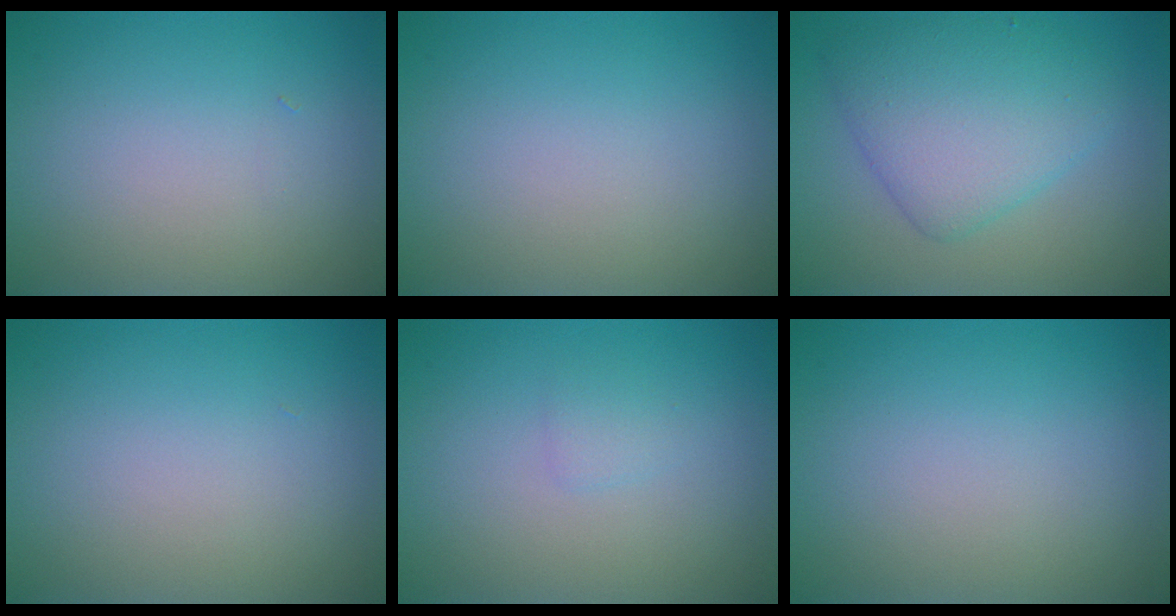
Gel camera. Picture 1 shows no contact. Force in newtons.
{"total": 0.0}
{"total": 5.7, "press": 5.7, "slide": 0.2}
{"total": 0.0}
{"total": 0.8, "press": 0.8, "slide": 0.0}
{"total": 0.0}